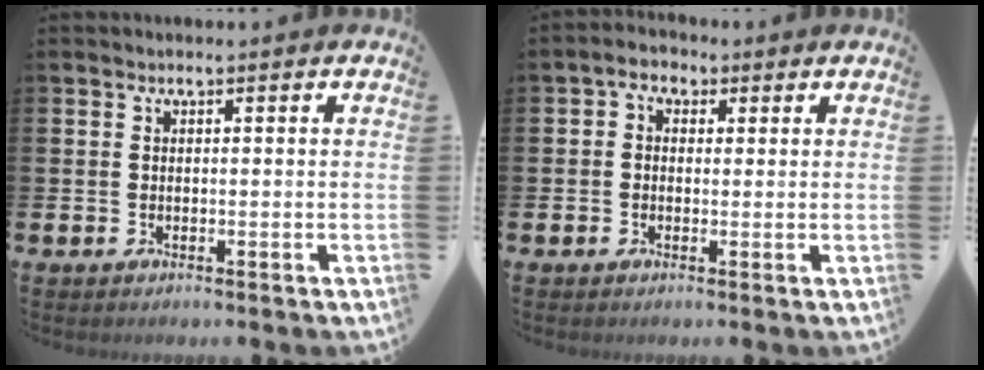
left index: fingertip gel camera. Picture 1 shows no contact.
{"total": 2.1, "force": [0.7, 1.8, 0.9], "torque": [-0.024, 0.006, 0.009]}